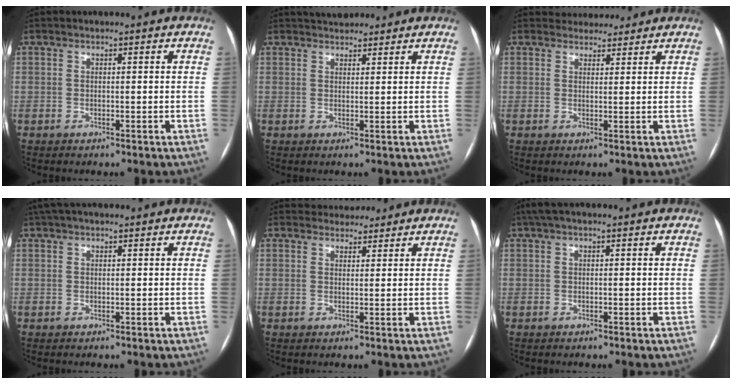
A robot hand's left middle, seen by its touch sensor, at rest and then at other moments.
{"total": 4.2, "force": [3.9, 1.4, 0.9], "torque": [-0.010, 0.025, 0.058]}
{"total": 4.3, "force": [4.0, 1.6, 0.1], "torque": [0.004, 0.011, 0.053]}
{"total": 4.8, "force": [3.9, 1.2, 2.6], "torque": [-0.044, 0.043, 0.067]}
{"total": 4.3, "force": [4.0, 1.6, 0.2], "torque": [0.003, 0.013, 0.055]}
{"total": 3.0, "force": [2.0, 0.4, 2.2], "torque": [-0.041, 0.039, 0.035]}